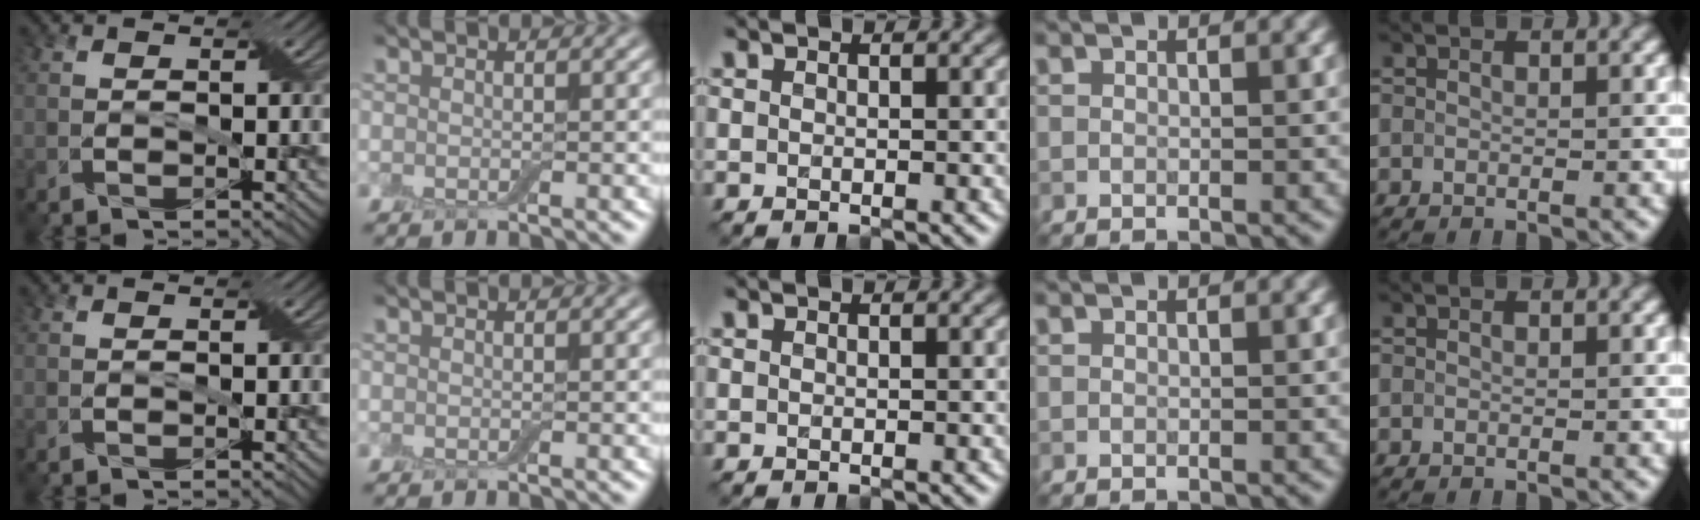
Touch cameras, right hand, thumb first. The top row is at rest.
{}